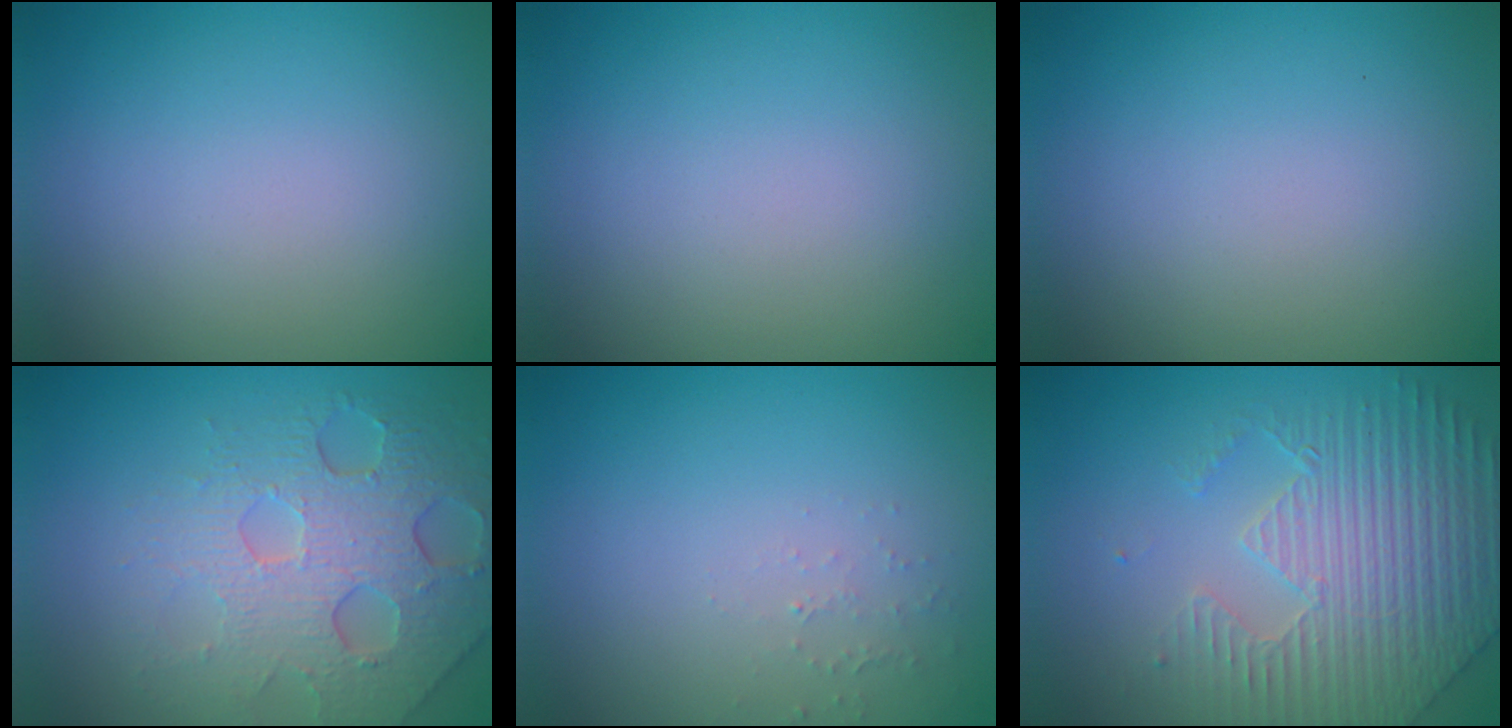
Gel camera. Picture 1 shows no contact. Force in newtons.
{"total": 0.0}
{"total": 0.0}
{"total": 6.9, "press": 4.9, "slide": 4.9}
{"total": 0.8, "press": 0.8, "slide": 0.3}
{"total": 4.7, "press": 4.6, "slide": 1.1}